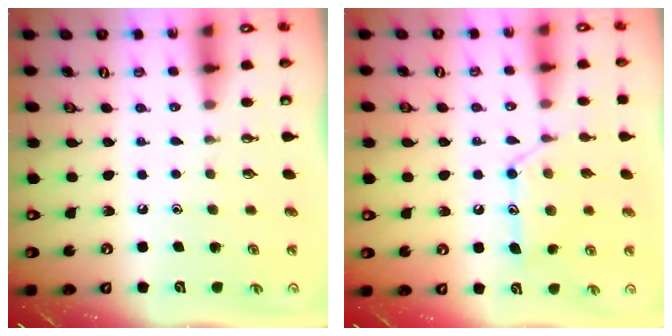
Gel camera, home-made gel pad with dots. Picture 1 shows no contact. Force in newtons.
{"total": 14.0, "press": 14.0, "slide": 1.0}